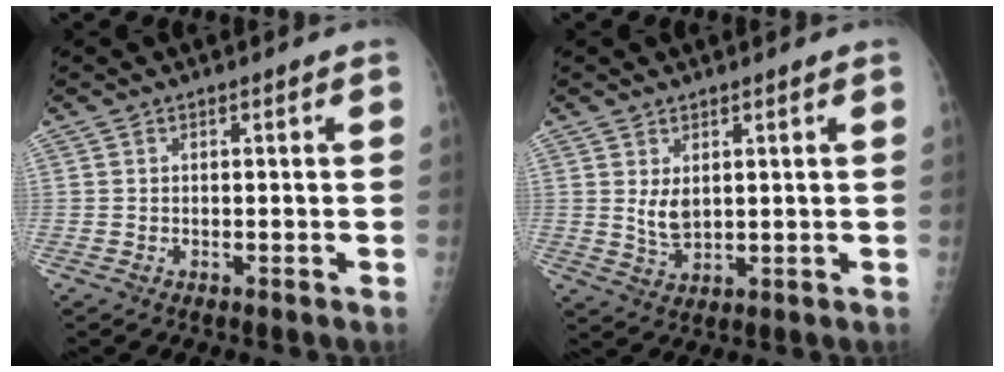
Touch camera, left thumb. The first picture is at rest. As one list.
[{"total": 3.9, "force": [1.2, 2.3, 2.9], "torque": [-0.044, -0.017, 0.031]}]